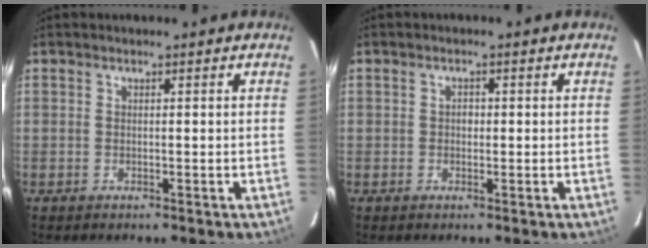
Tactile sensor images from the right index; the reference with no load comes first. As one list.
[{"total": 1.2, "force": [-0.1, 1.0, 0.6], "torque": [-0.009, 0.005, -0.002]}]